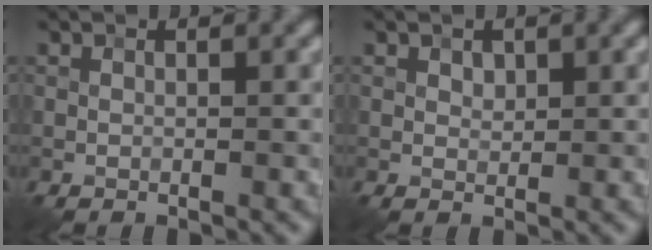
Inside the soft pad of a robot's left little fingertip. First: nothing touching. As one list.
[{"total": 1.0, "force": [0.5, 0.7, 0.5], "torque": [-0.008, -0.002, 0.010]}]